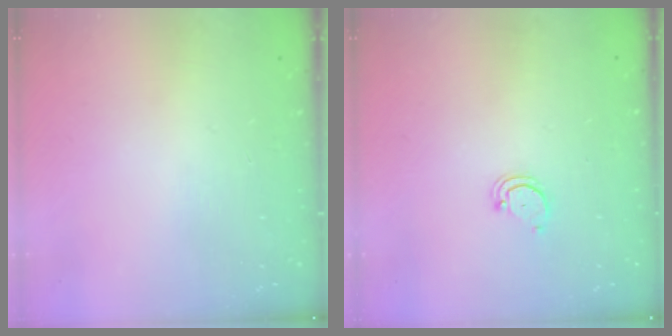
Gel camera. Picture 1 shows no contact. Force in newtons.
{"total": 2.5, "press": 2.5, "slide": 0.3}